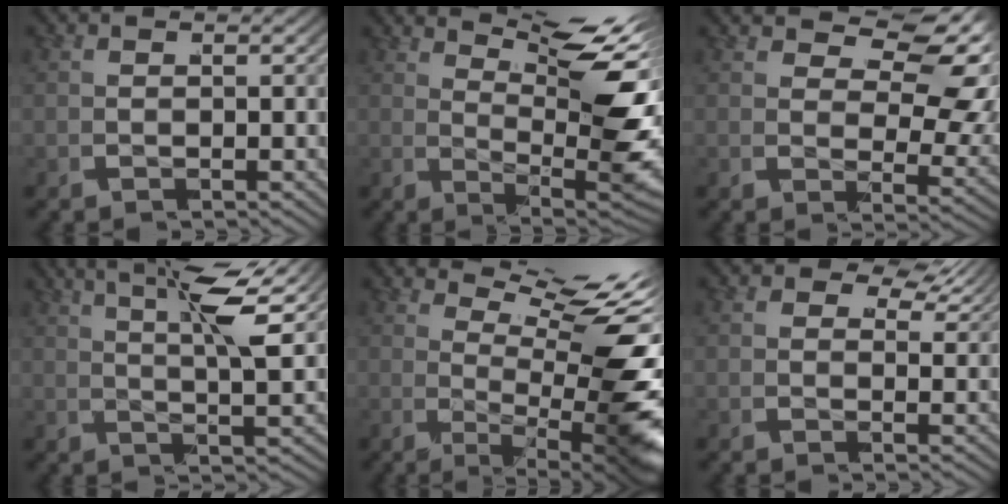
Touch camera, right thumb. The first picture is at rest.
{"total": 11.9, "force": [3.6, 4.4, 10.4], "torque": [-0.147, -0.008, 0.065]}
{"total": 8.1, "force": [4.5, 3.9, 5.4], "torque": [-0.062, 0.003, 0.065]}
{"total": 6.7, "force": [3.7, 1.8, 5.3], "torque": [-0.079, 0.007, 0.054]}
{"total": 12.3, "force": [1.9, 4.6, 11.2], "torque": [-0.156, -0.015, 0.040]}
{"total": 3.3, "force": [2.6, 1.5, 1.3], "torque": [-0.015, 0.005, 0.031]}